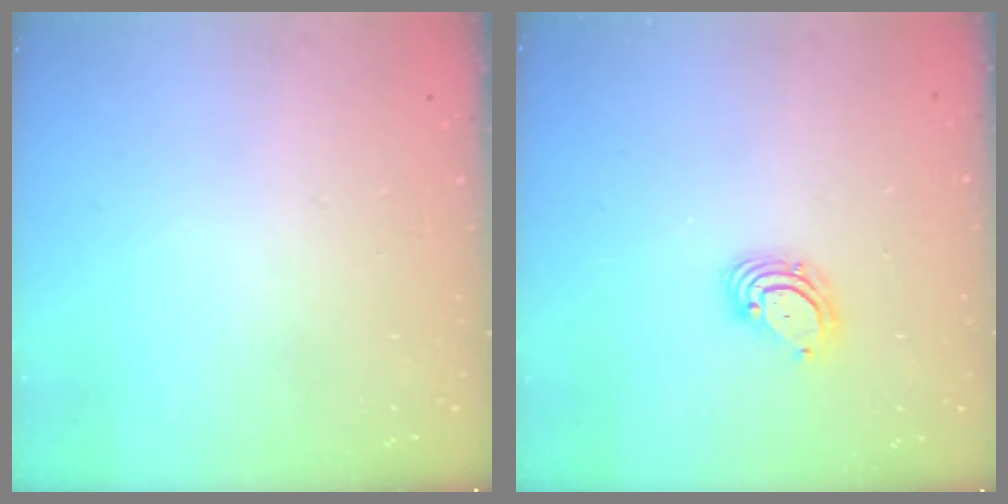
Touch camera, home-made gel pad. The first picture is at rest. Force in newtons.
{"total": 3.9, "press": 3.9, "slide": 0.2}